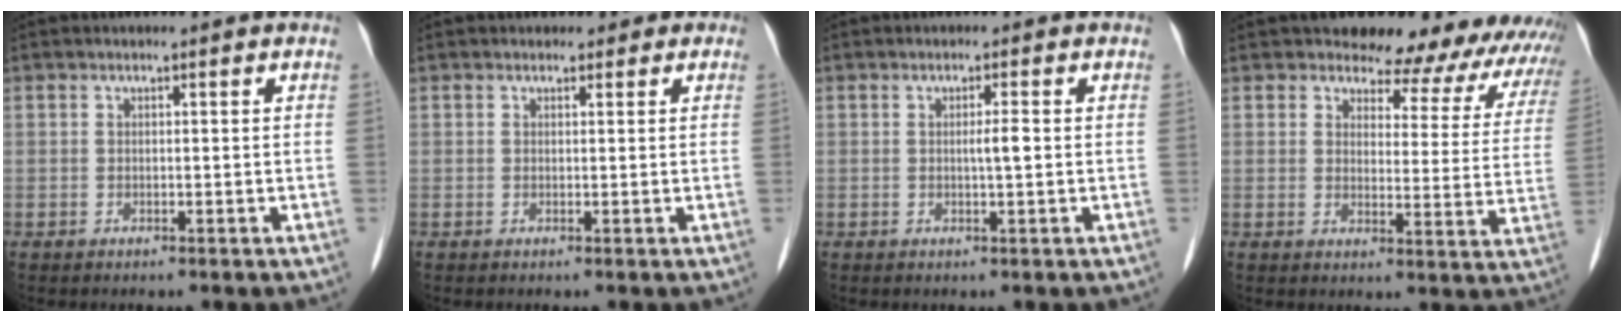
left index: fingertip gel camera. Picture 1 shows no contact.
{"total": 1.7, "force": [1.1, 1.3, 0.2], "torque": [0.008, -0.001, 0.007]}
{"total": 1.7, "force": [0.0, 0.0, 1.7], "torque": [-0.030, 0.000, 0.001]}
{"total": 18.5, "force": [17.1, 5.9, 3.5], "torque": [0.002, -0.054, 0.162]}